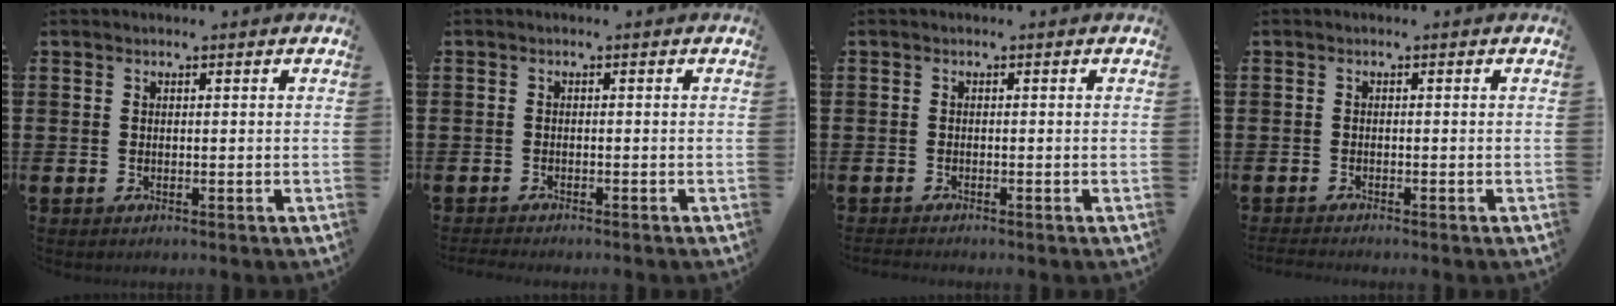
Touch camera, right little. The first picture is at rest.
{"total": 0.7, "force": [-0.7, 0.0, 0.1], "torque": [-0.003, -0.001, -0.013]}
{"total": 0.5, "force": [-0.5, 0.0, 0.1], "torque": [-0.002, -0.001, -0.010]}
{"total": 0.7, "force": [-0.7, 0.0, 0.2], "torque": [-0.004, -0.002, -0.014]}